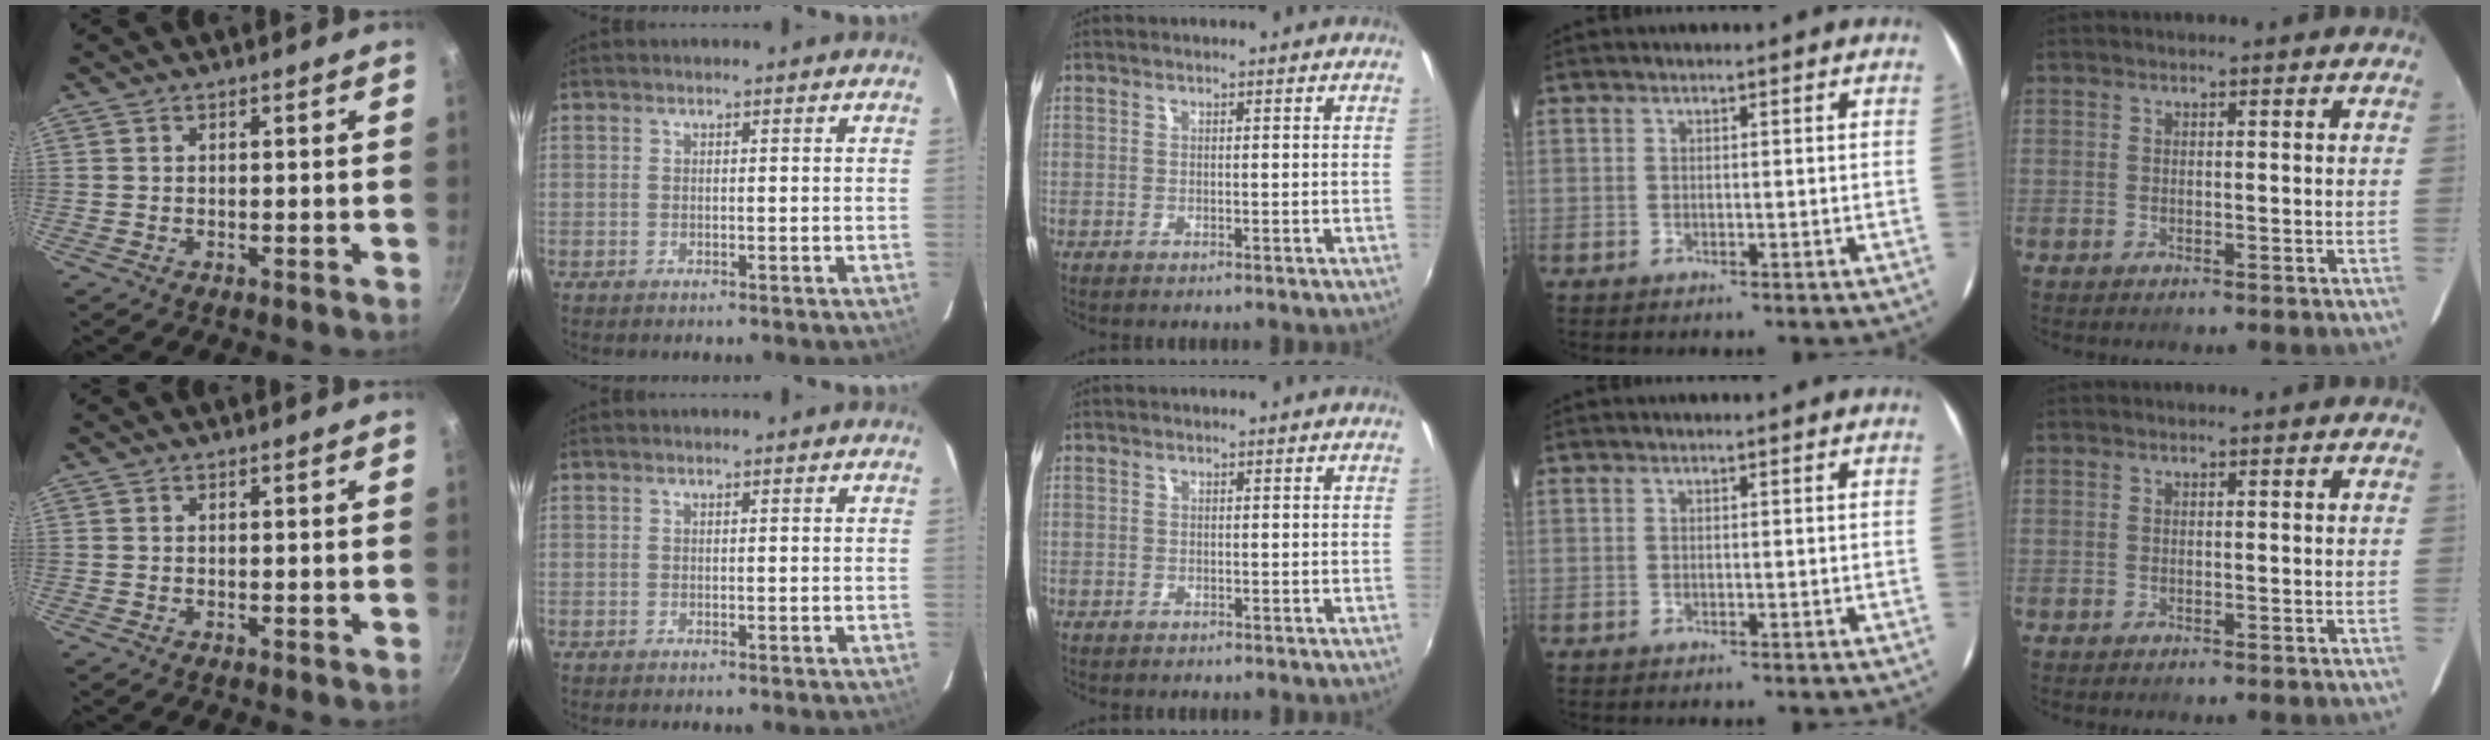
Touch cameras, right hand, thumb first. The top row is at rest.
{"middle": {"total": 0.7, "force": [-0.5, 0.5, -0.1], "torque": [-0.002, 0.003, -0.007]}}